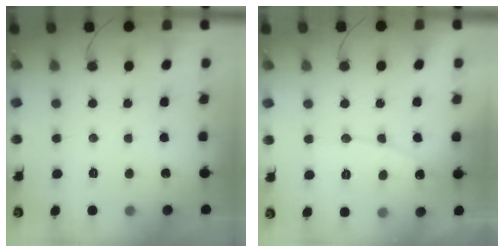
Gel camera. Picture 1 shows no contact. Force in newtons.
{"total": 7.6, "press": 7.6, "slide": 0.6}